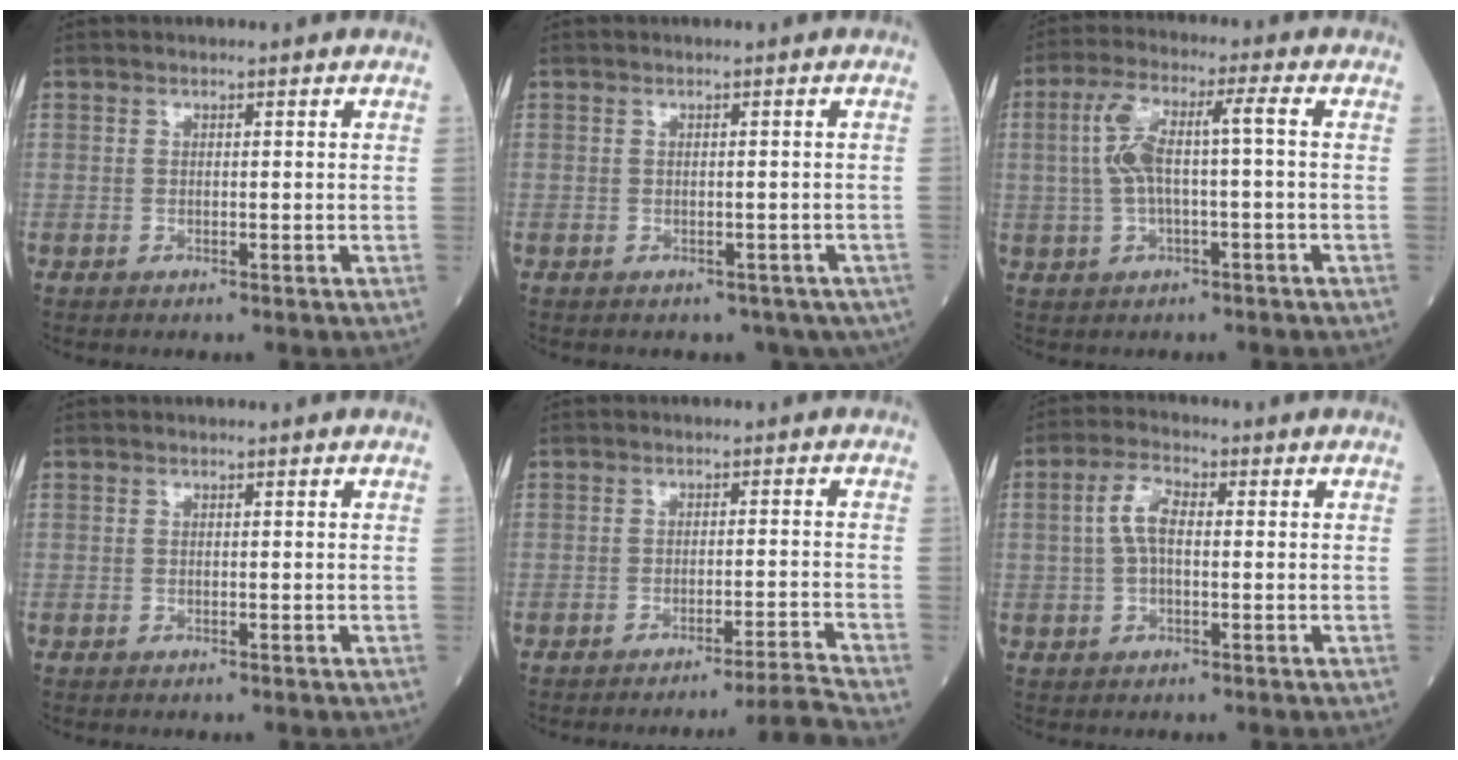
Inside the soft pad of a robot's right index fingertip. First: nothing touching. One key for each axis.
{"total": 5.8, "fx": -3.9, "fy": 3.9, "fz": 1.8, "tx": -0.012, "ty": 0.004, "tz": -0.039}
{"total": 8.1, "fx": 0.4, "fy": 1.6, "fz": 8.0, "tx": -0.173, "ty": 0.033, "tz": 0.008}
{"total": 0.0}
{"total": 7.2, "fx": -6.1, "fy": -3.7, "fz": 1.0, "tx": -0.001, "ty": -0.001, "tz": -0.089}
{"total": 4.7, "fx": 0.4, "fy": 2.0, "fz": 4.3, "tx": -0.096, "ty": 0.016, "tz": 0.007}